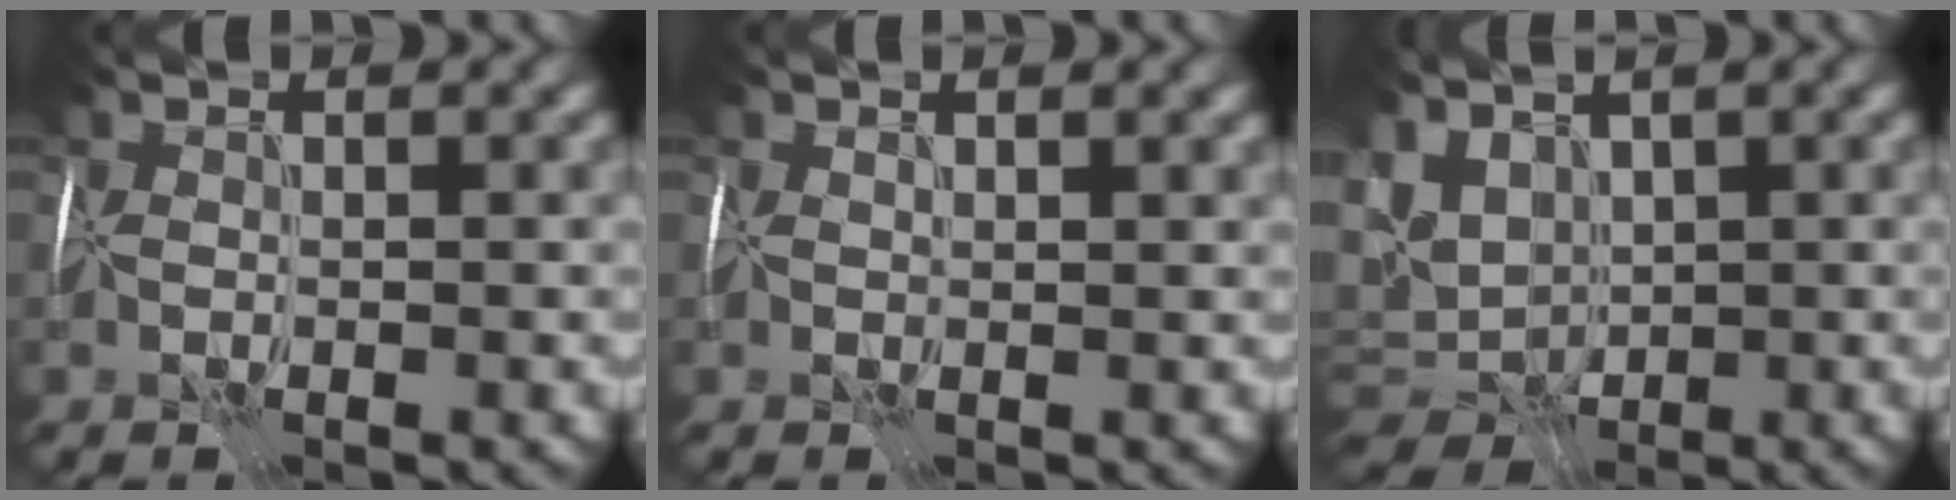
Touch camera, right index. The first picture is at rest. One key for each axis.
{"total": 0.8, "fx": 0.7, "fy": 0.0, "fz": 0.4, "tx": -0.002, "ty": -0.003, "tz": 0.013}
{"total": 6.9, "fx": 1.3, "fy": 4.4, "fz": 5.2, "tx": -0.098, "ty": -0.001, "tz": 0.028}